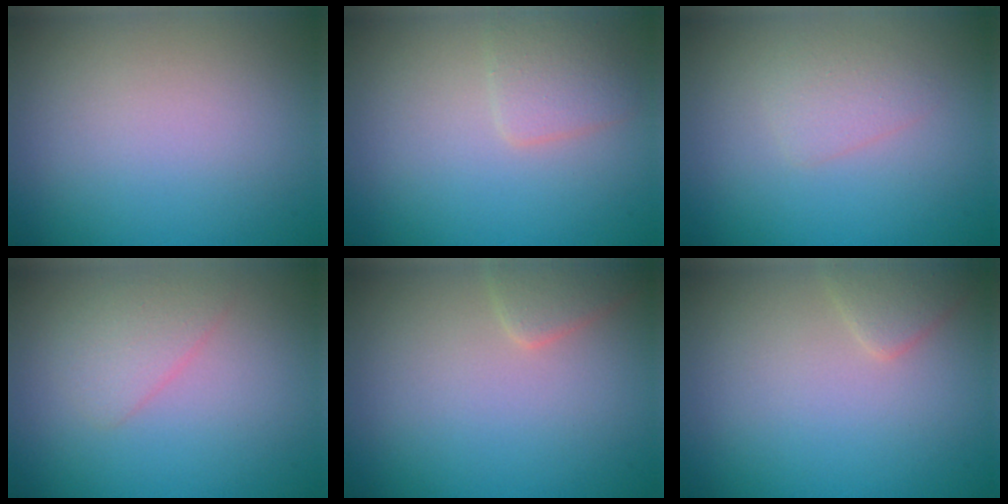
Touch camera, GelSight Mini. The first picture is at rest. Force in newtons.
{"total": 2.2, "press": 2.2, "slide": 0.1}
{"total": 1.5, "press": 1.5, "slide": 0.1}
{"total": 1.9, "press": 1.8, "slide": 0.1}
{"total": 1.8, "press": 1.8, "slide": 0.1}
{"total": 1.6, "press": 1.6, "slide": 0.1}